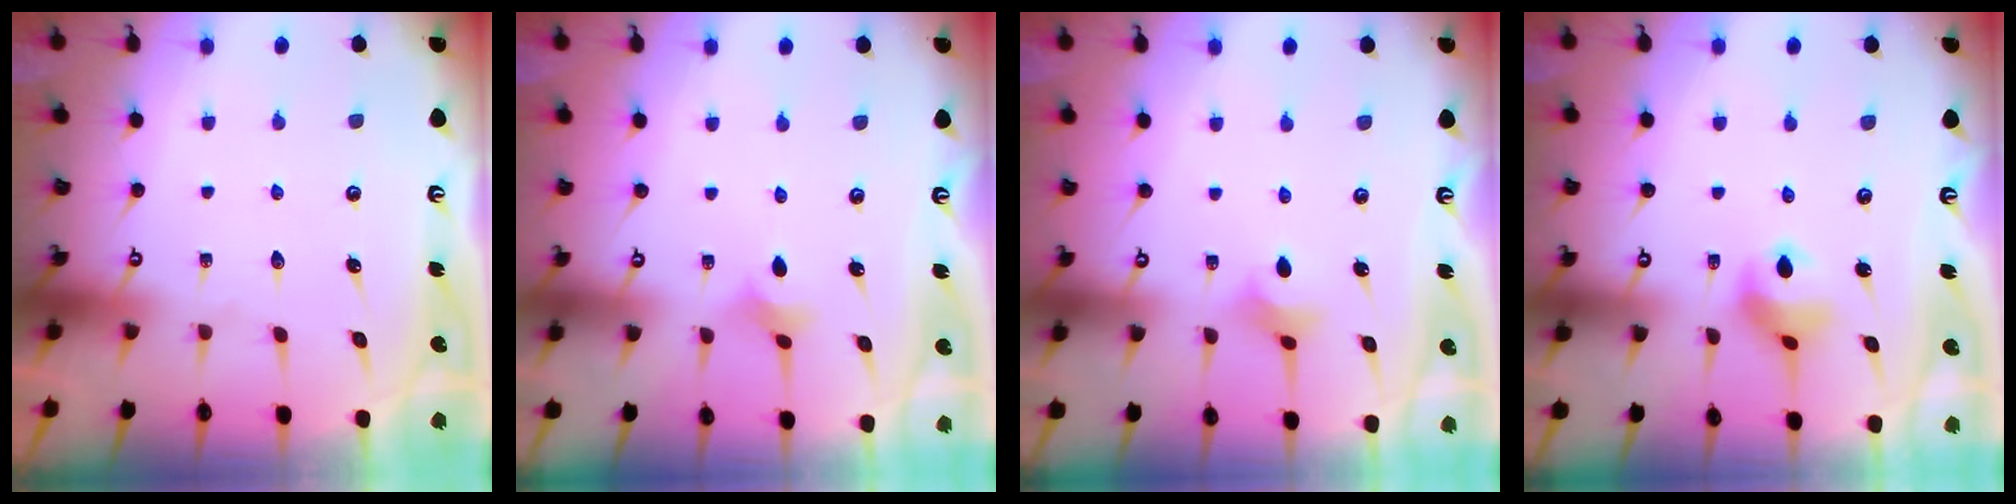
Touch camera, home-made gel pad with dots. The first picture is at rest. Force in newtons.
{"total": 1.9, "press": 1.8, "slide": 0.5}
{"total": 4.2, "press": 4.2, "slide": 0.7}
{"total": 6.9, "press": 6.9, "slide": 0.5}